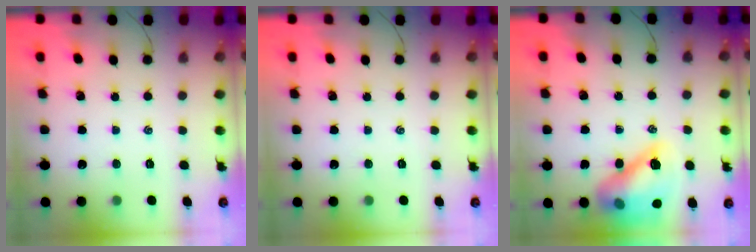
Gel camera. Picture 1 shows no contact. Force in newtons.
{"total": 0.0}
{"total": 15.4, "press": 14.9, "slide": 4.0}